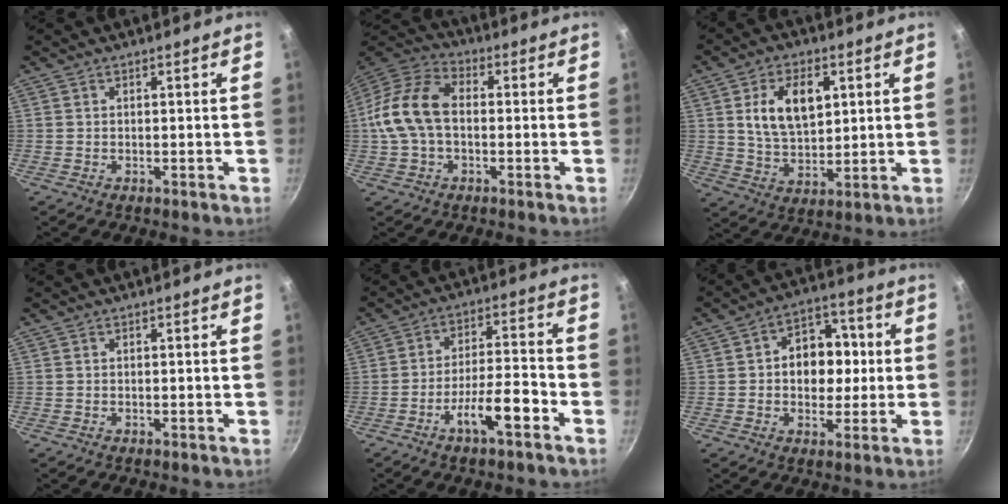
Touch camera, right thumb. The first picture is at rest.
{"total": 13.7, "force": [-0.4, 9.0, 10.3], "torque": [-0.184, 0.039, -0.023]}
{"total": 12.0, "force": [3.3, 7.3, 8.9], "torque": [-0.131, -0.011, 0.061]}
{"total": 0.0}
{"total": 9.5, "force": [-5.0, 2.5, 7.7], "torque": [-0.124, 0.042, -0.084]}
{"total": 11.7, "force": [0.7, 8.9, 7.6], "torque": [-0.060, 0.016, 0.000]}